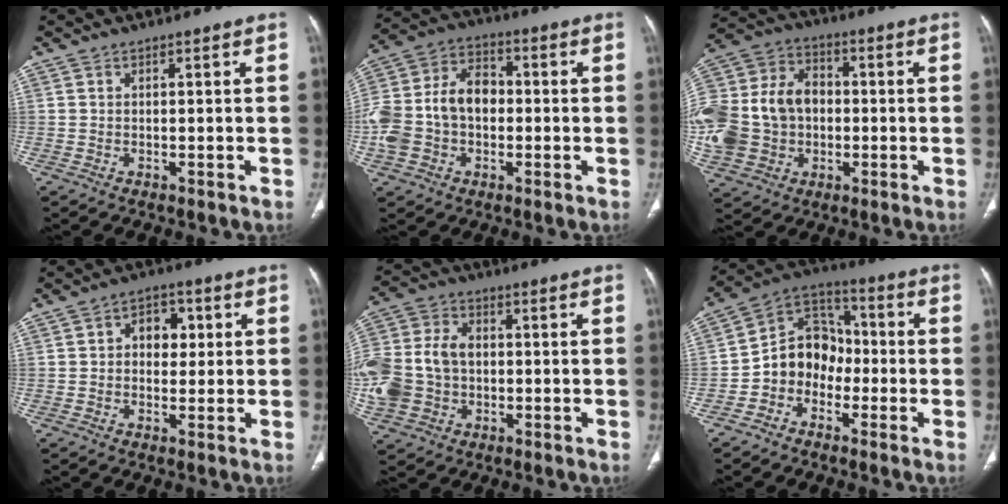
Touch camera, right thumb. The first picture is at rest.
{"total": 15.4, "force": [-1.4, 11.0, 10.7], "torque": [-0.211, 0.043, -0.028]}
{"total": 20.9, "force": [-1.1, 16.6, 12.6], "torque": [-0.273, 0.036, -0.010]}
{"total": 6.5, "force": [1.2, 4.7, 4.3], "torque": [-0.027, 0.006, 0.014]}
{"total": 16.5, "force": [-1.2, 12.9, 10.3], "torque": [-0.235, 0.024, -0.016]}
{"total": 11.1, "force": [-2.7, 9.2, 5.6], "torque": [-0.057, 0.048, -0.063]}